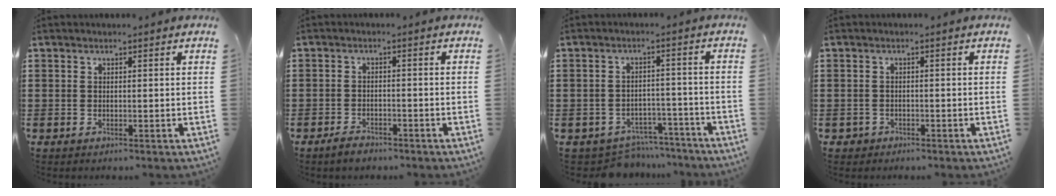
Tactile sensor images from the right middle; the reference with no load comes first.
{"total": 2.0, "force": [-1.8, 0.6, 0.5], "torque": [-0.013, 0.002, -0.038]}
{"total": 4.8, "force": [-4.7, 1.3, 0.1], "torque": [-0.006, 0.010, -0.097]}
{"total": 1.0, "force": [-0.8, 0.6, 0.0], "torque": [-0.002, 0.000, -0.020]}